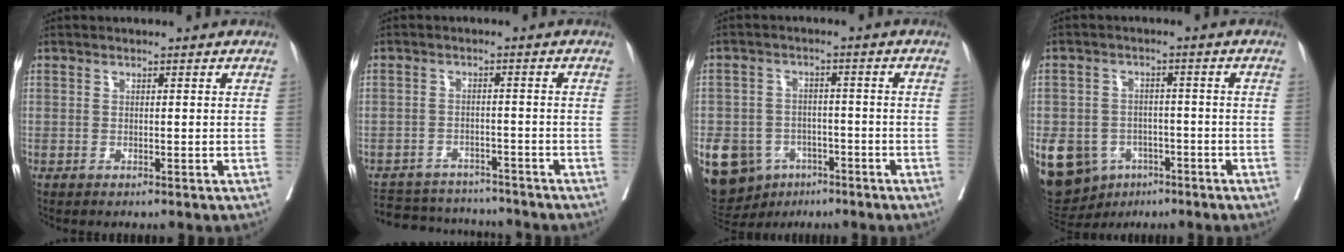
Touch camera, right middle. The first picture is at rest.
{"total": 10.3, "force": [-9.6, 3.2, 1.4], "torque": [-0.028, 0.008, -0.133]}
{"total": 15.6, "force": [-7.5, 12.1, 6.4], "torque": [-0.166, 0.006, -0.106]}
{"total": 18.4, "force": [-8.2, 14.4, 8.0], "torque": [-0.225, -0.001, -0.113]}